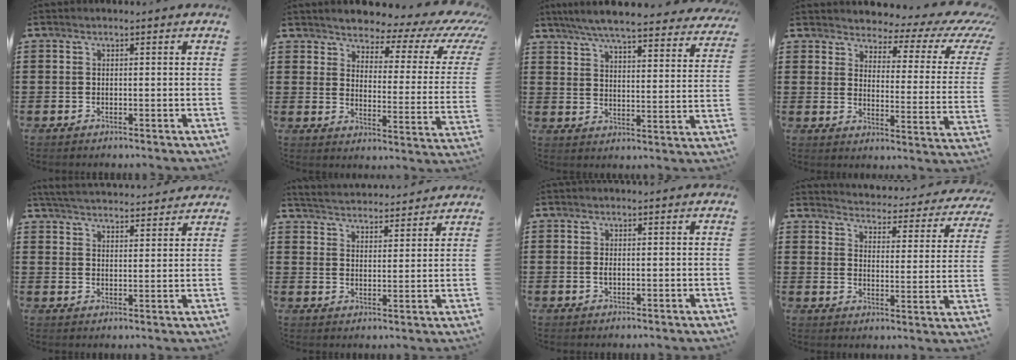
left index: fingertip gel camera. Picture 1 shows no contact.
{"total": 4.3, "force": [3.7, 1.3, 1.8], "torque": [-0.051, -0.032, 0.057]}
{"total": 6.7, "force": [6.1, -0.2, 2.6], "torque": [-0.075, -0.036, 0.106]}
{"total": 3.7, "force": [2.9, 1.5, 1.7], "torque": [-0.046, -0.026, 0.044]}
{"total": 4.4, "force": [4.3, 0.0, 0.5], "torque": [-0.025, -0.023, 0.077]}
{"total": 3.9, "force": [3.9, 0.0, -0.3], "torque": [-0.013, -0.025, 0.067]}
{"total": 0.9, "force": [0.1, 0.4, 0.9], "torque": [-0.019, 0.000, 0.001]}
{"total": 3.3, "force": [3.2, -0.2, 0.4], "torque": [-0.029, -0.034, 0.048]}